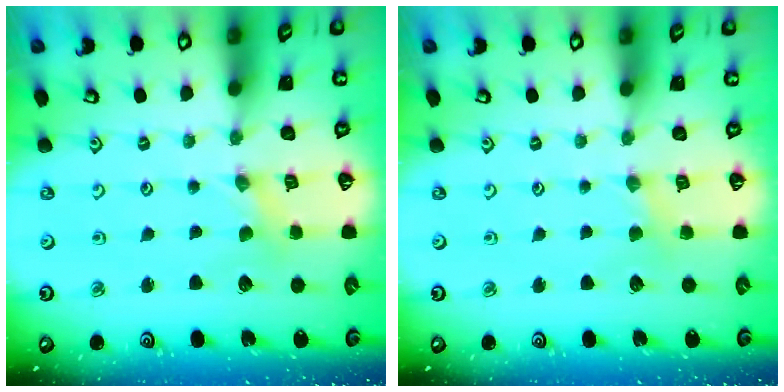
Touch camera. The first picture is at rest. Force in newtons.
{"total": 2.1, "press": 2.1, "slide": 0.4}